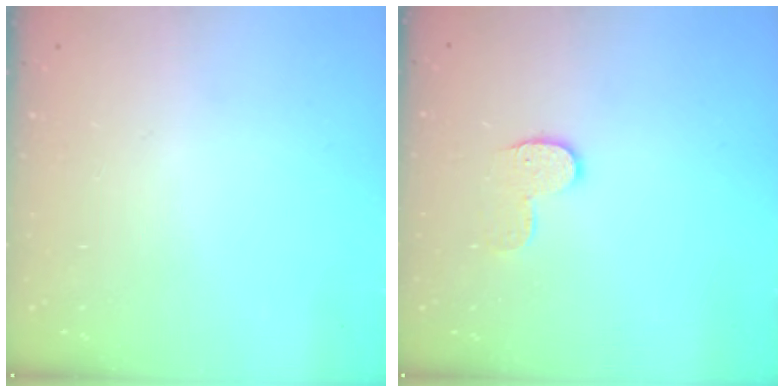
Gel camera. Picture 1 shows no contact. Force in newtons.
{"total": 8.1, "press": 8.1, "slide": 0.4}